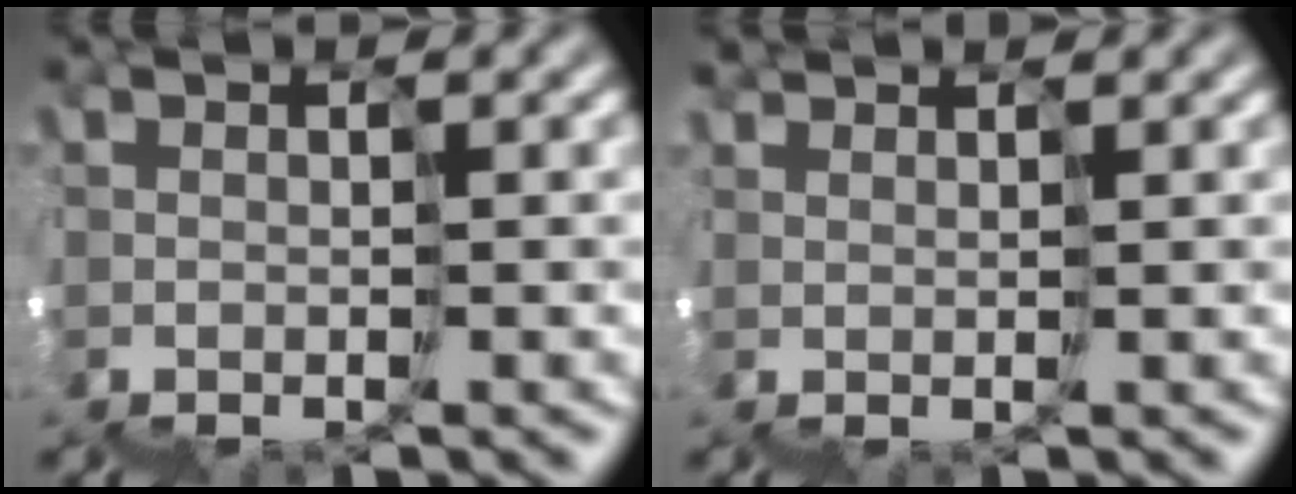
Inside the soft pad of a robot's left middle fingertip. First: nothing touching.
{"total": 1.7, "force": [1.6, -0.1, -0.4], "torque": [0.017, 0.021, 0.026]}